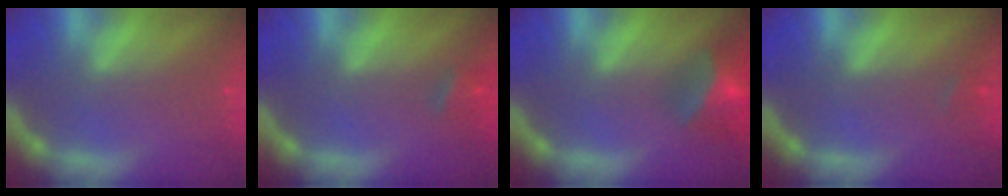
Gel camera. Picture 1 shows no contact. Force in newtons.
{"total": 1.9}
{"total": 6.5}
{"total": 0.9}